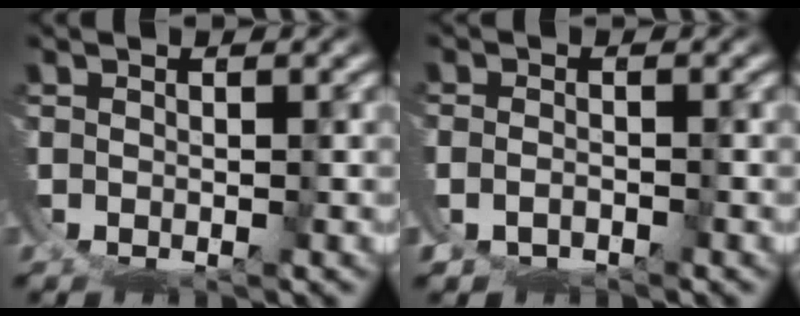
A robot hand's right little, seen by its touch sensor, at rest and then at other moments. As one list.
[{"total": 3.3, "force": [-1.6, 2.8, 0.4], "torque": [-0.034, -0.020, -0.022]}]